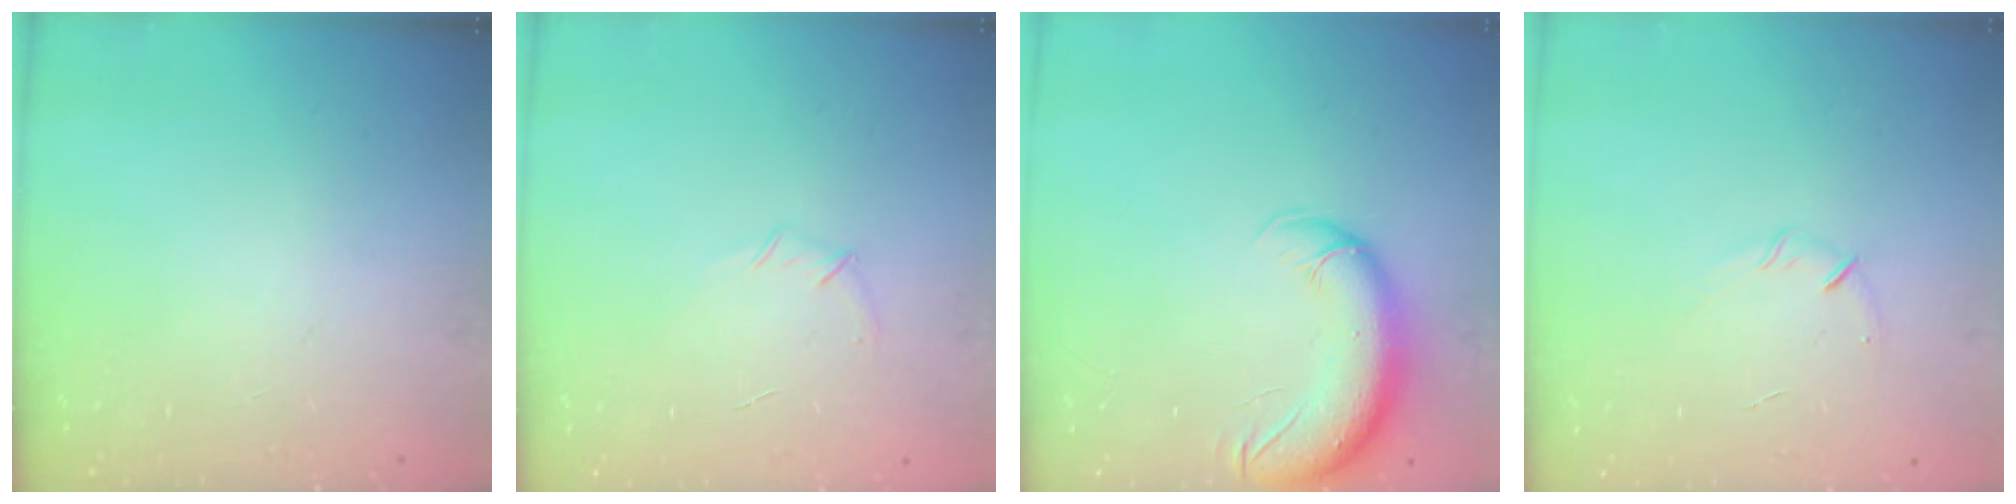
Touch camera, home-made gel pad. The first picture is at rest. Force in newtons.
{"total": 5.6, "press": 5.4, "slide": 1.6}
{"total": 12.1, "press": 11.8, "slide": 2.5}
{"total": 4.7, "press": 4.5, "slide": 1.4}